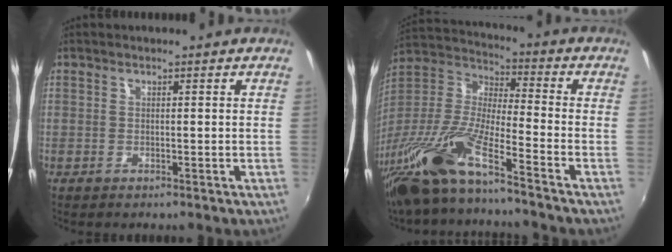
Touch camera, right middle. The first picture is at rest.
{"total": 17.2, "force": [-12.3, 1.4, 11.9], "torque": [-0.249, -0.026, -0.249]}